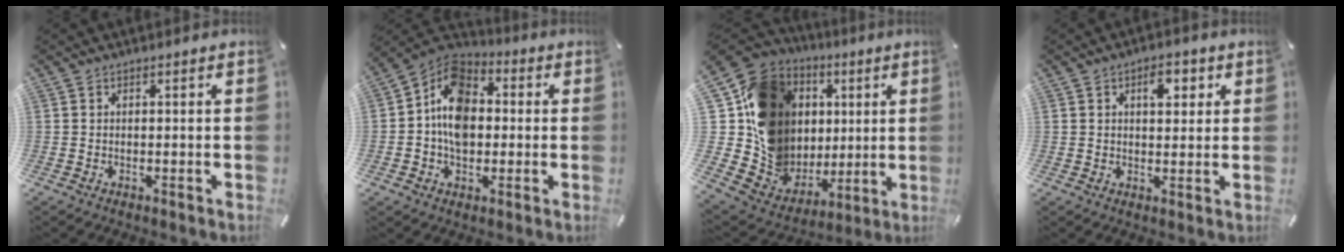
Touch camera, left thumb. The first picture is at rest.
{"total": 11.4, "force": [-1.1, 8.8, 7.2], "torque": [-0.138, 0.017, -0.022]}
{"total": 17.3, "force": [4.2, 15.3, 6.8], "torque": [-0.115, -0.043, 0.104]}
{"total": 5.4, "force": [1.9, 3.5, 3.7], "torque": [-0.032, -0.009, 0.022]}